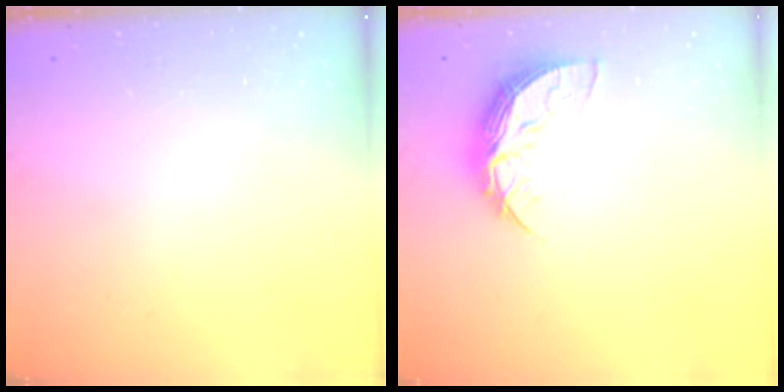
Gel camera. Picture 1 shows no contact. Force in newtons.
{"total": 8.3, "press": 8.3, "slide": 0.7}